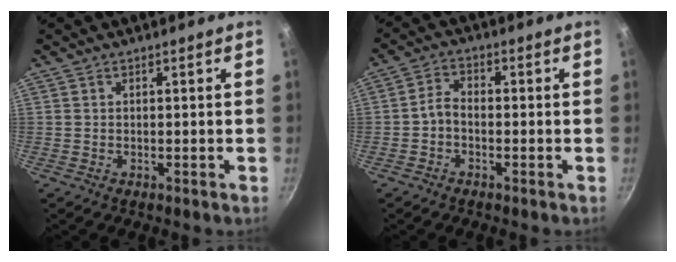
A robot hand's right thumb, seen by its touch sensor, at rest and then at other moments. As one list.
[{"total": 3.3, "force": [-1.3, 2.2, 2.1], "torque": [-0.041, 0.024, -0.032]}]